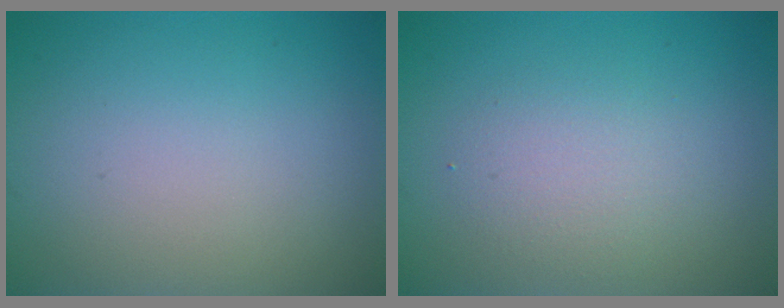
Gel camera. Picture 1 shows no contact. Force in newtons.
{"total": 2.2, "press": 2.2, "slide": 0.2}